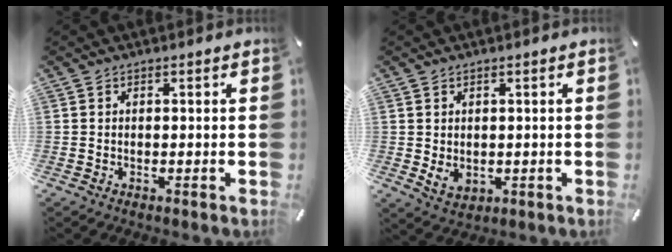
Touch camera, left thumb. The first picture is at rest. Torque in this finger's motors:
{"motor_torque": [0.03, 0.05, 0.23, -0.18, 0.01]}